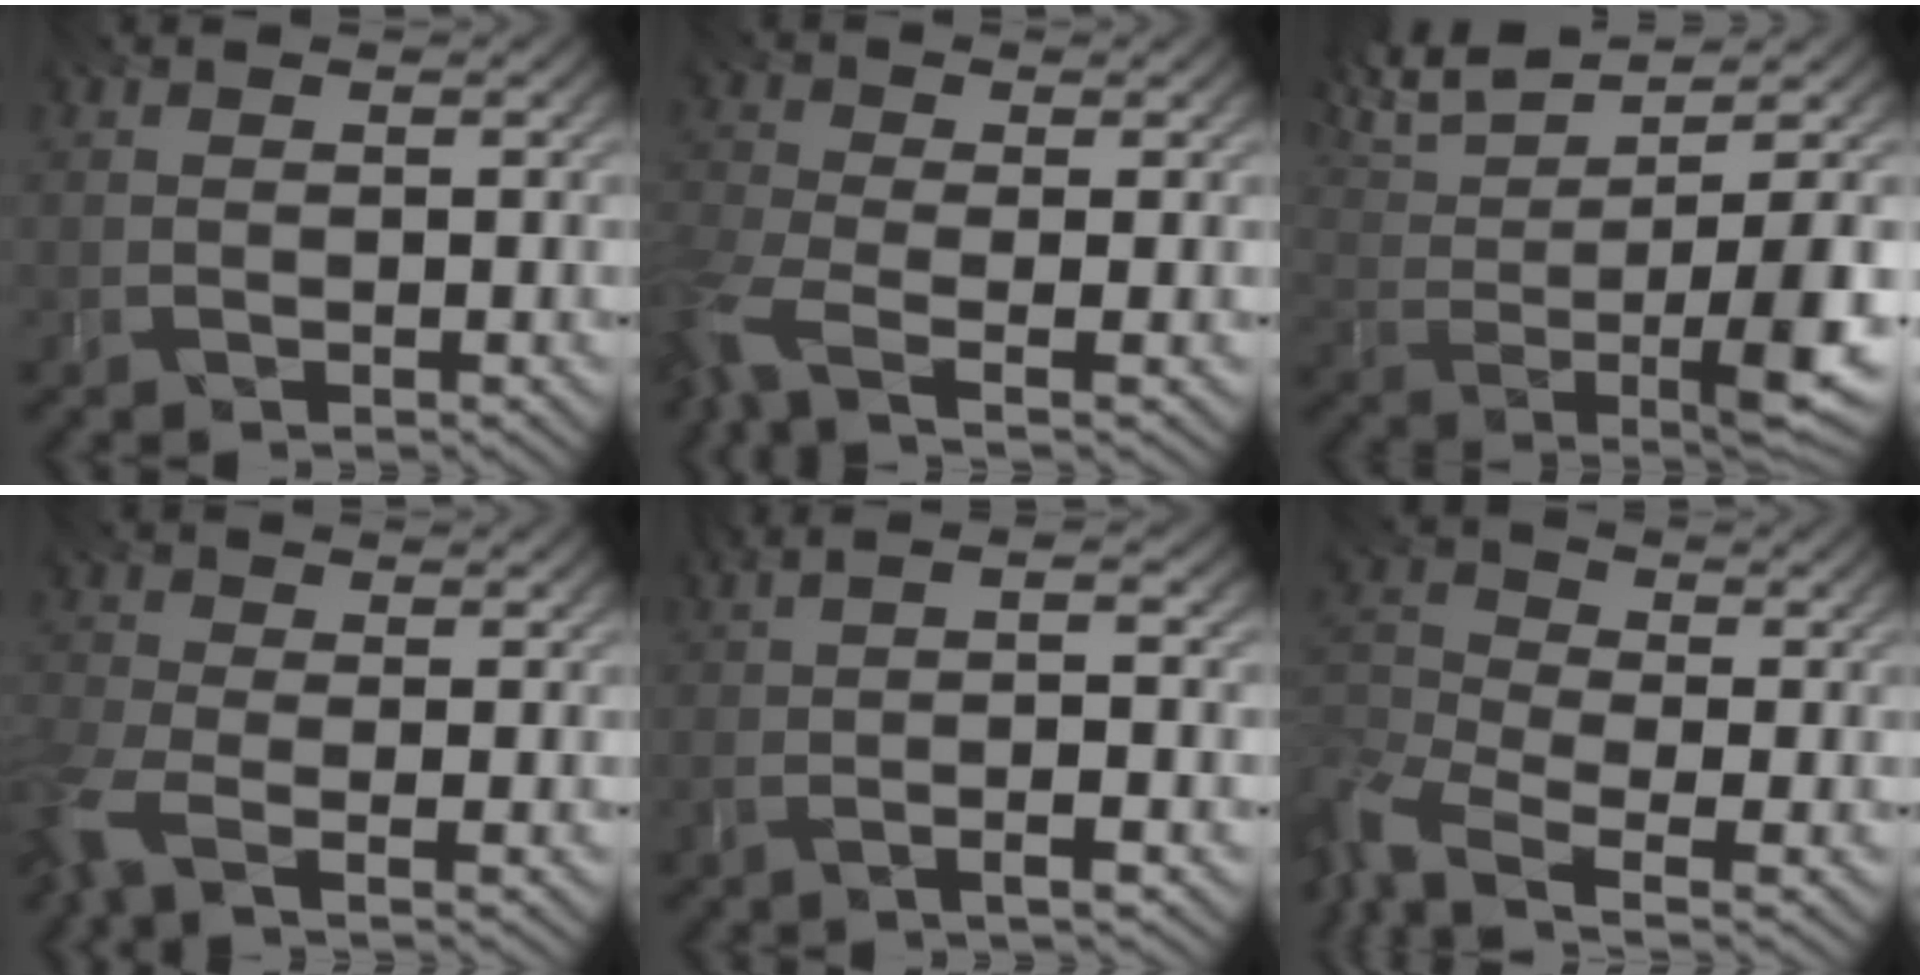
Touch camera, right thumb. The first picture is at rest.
{"total": 6.4, "force": [-3.8, 2.3, 4.6], "torque": [-0.113, -0.011, -0.093]}
{"total": 11.0, "force": [3.6, 3.5, 9.7], "torque": [-0.191, 0.007, 0.067]}
{"total": 5.5, "force": [-3.2, 2.2, 3.8], "torque": [-0.102, -0.010, -0.083]}
{"total": 5.0, "force": [-1.2, 0.5, 4.8], "torque": [-0.075, 0.013, -0.027]}
{"total": 8.1, "force": [-5.3, 3.6, 5.0], "torque": [-0.122, -0.012, -0.120]}